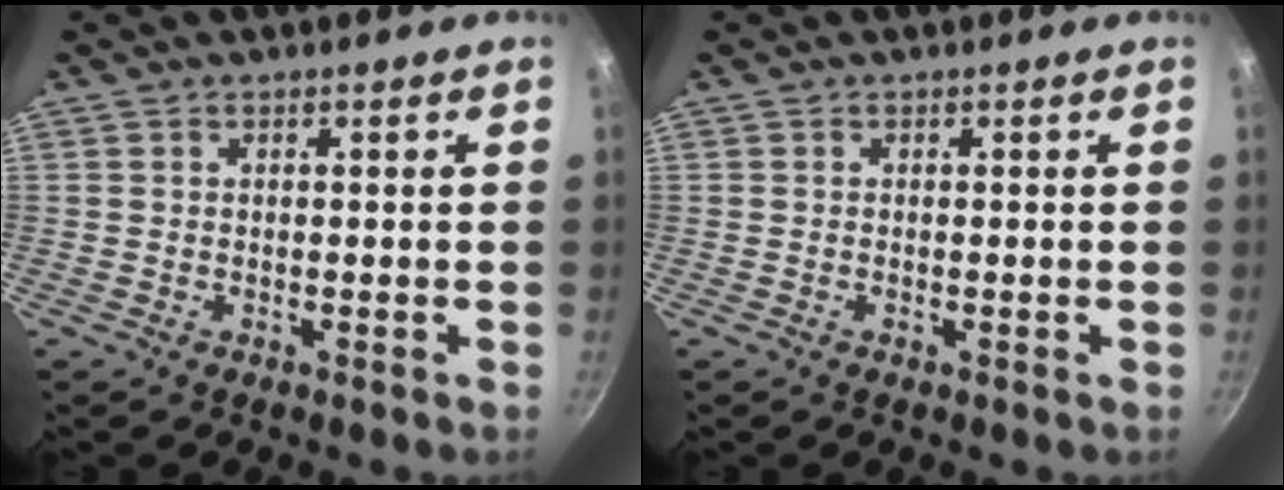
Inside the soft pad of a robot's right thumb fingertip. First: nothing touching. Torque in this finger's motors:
{"motor_torque": [-0.38, -0.21, -0.32, -0.02, -0.02]}